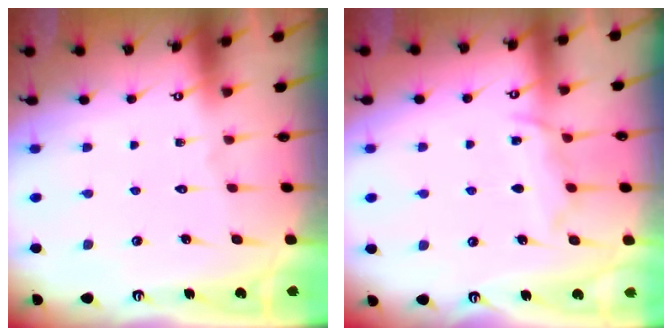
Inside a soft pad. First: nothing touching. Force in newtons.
{"total": 8.1, "press": 8.0, "slide": 0.9}